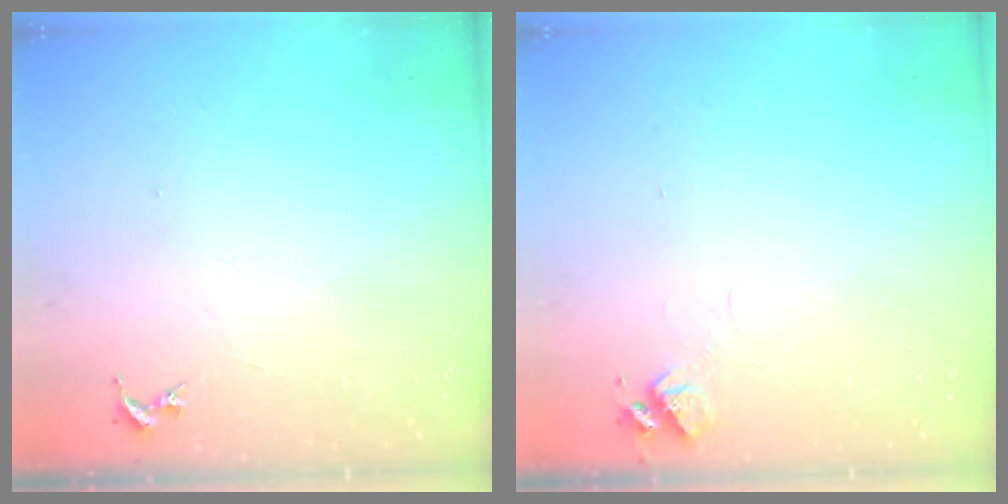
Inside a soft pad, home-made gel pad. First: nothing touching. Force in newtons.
{"total": 6.4, "press": 6.4, "slide": 0.8}